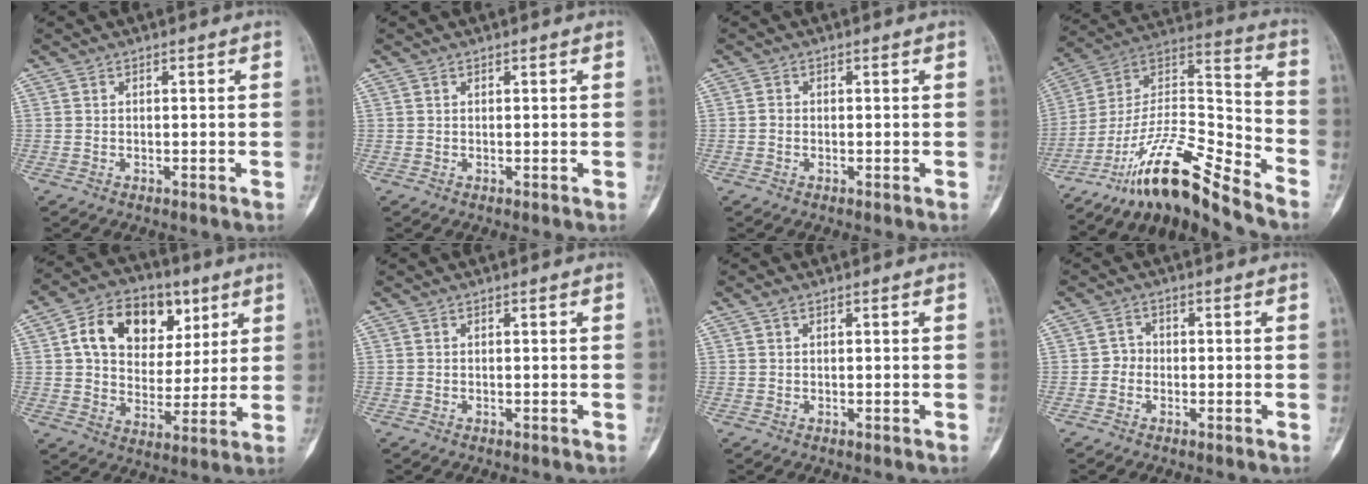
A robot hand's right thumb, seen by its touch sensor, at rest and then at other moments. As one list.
[{"total": 0.0}, {"total": 0.7, "force": [-0.2, 0.6, 0.3], "torque": [0.001, 0.003, -0.005]}, {"total": 17.8, "force": [-14.9, 2.1, 9.5], "torque": [-0.166, 0.115, -0.270]}, {"total": 16.8, "force": [6.0, 12.1, 10.0], "torque": [-0.126, -0.002, 0.097]}, {"total": 0.0}, {"total": 1.0, "force": [0.6, 0.5, 0.6], "torque": [-0.013, 0.005, 0.009]}, {"total": 2.0, "force": [-0.6, 1.8, 0.6], "torque": [0.002, 0.009, -0.020]}]